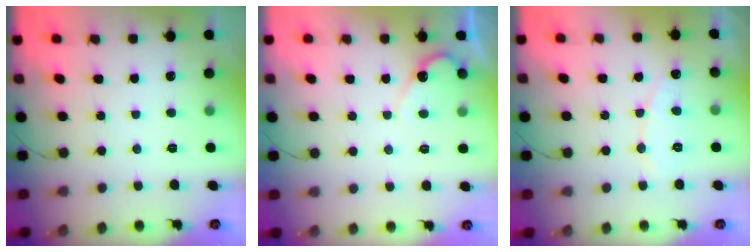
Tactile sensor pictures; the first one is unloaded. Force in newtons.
{"total": 4.8, "press": 4.7, "slide": 0.2}
{"total": 5.7, "press": 5.7, "slide": 0.4}